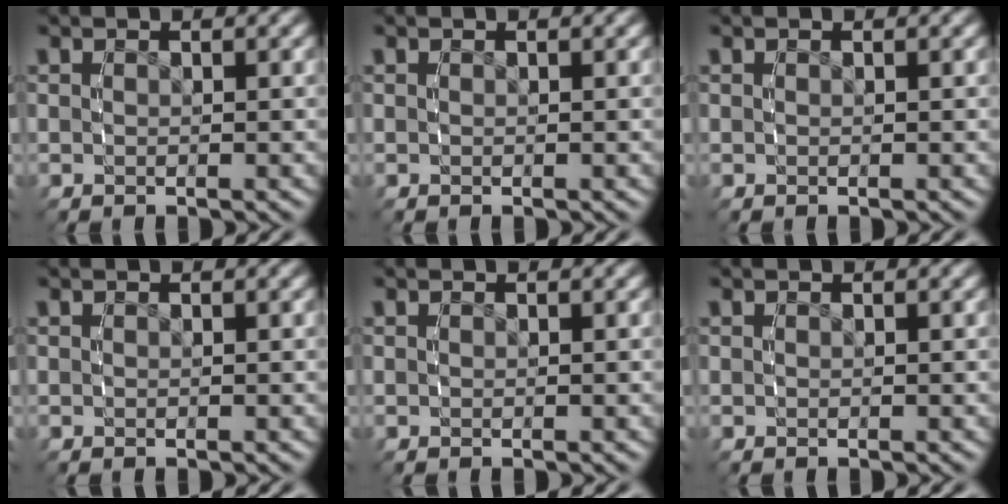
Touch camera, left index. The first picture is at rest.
{"total": 0.0}
{"total": 0.0}
{"total": 0.0}
{"total": 0.0}
{"total": 0.0}